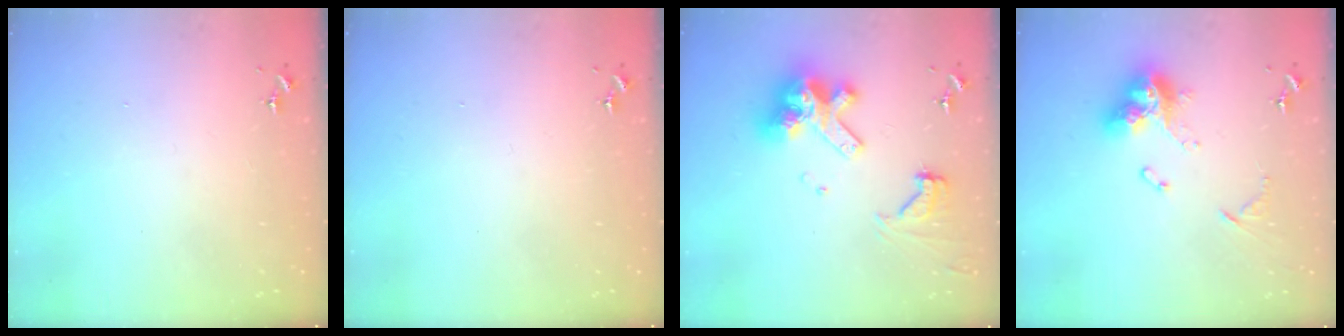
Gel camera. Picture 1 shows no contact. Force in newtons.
{"total": 0.0}
{"total": 16.9, "press": 16.8, "slide": 1.8}
{"total": 16.0, "press": 16.0, "slide": 1.4}